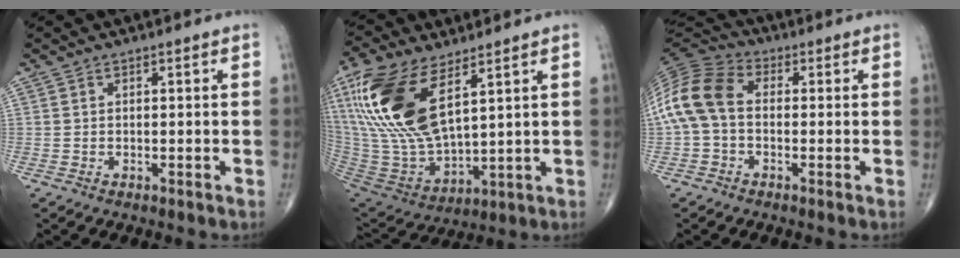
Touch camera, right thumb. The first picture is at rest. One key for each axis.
{"total": 22.3, "fx": 9.6, "fy": 9.9, "fz": 17.5, "tx": -0.385, "ty": -0.036, "tz": 0.199}
{"total": 12.2, "fx": -0.2, "fy": 8.3, "fz": 8.9, "tx": -0.184, "ty": 0.029, "tz": -0.018}